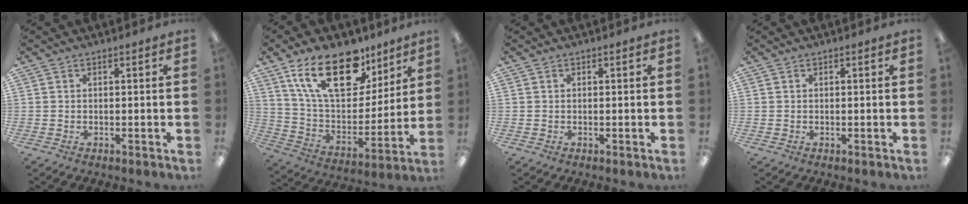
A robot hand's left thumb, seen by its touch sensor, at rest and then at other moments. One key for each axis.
{"total": 22.1, "fx": 13.3, "fy": 11.3, "fz": 13.5, "tx": -0.232, "ty": -0.063, "tz": 0.234}
{"total": 0.0}
{"total": 0.0}